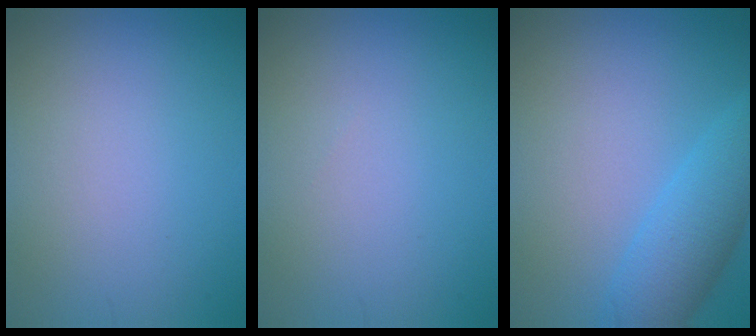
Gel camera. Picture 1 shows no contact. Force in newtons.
{"total": 0.0}
{"total": 3.6, "press": 3.6, "slide": 0.1}